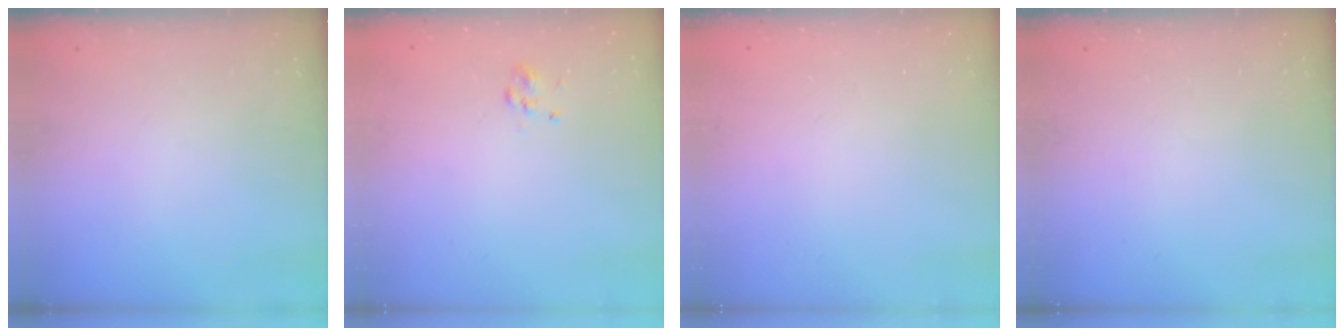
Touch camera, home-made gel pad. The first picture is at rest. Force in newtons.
{"total": 2.3, "press": 2.0, "slide": 1.1}
{"total": 1.9, "press": 1.9, "slide": 0.2}
{"total": 0.0}